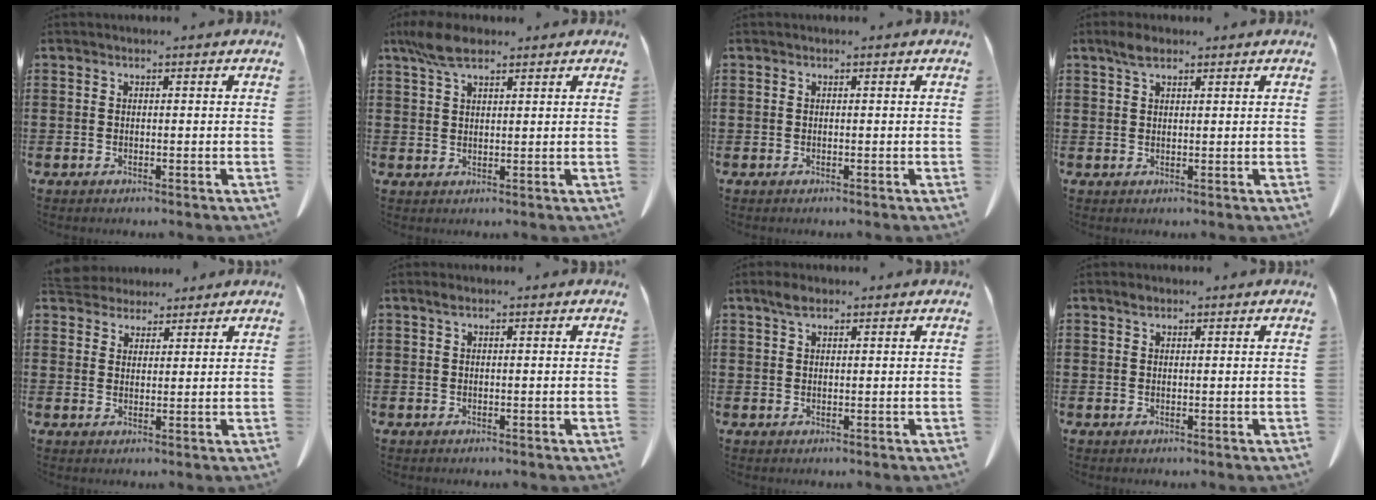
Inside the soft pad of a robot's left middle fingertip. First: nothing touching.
{"total": 5.6, "force": [3.6, 1.9, 3.8], "torque": [-0.091, -0.001, 0.065]}
{"total": 0.0}
{"total": 2.6, "force": [1.7, 1.0, 1.7], "torque": [-0.038, 0.004, 0.032]}
{"total": 3.9, "force": [3.7, 1.2, 0.2], "torque": [-0.018, -0.009, 0.071]}
{"total": 0.6, "force": [0.3, 0.2, 0.4], "torque": [-0.011, 0.001, 0.006]}
{"total": 2.2, "force": [1.4, 0.9, 1.4], "torque": [-0.033, 0.004, 0.026]}
{"total": 0.9, "force": [0.7, 0.5, 0.4], "torque": [-0.011, 0.002, 0.014]}